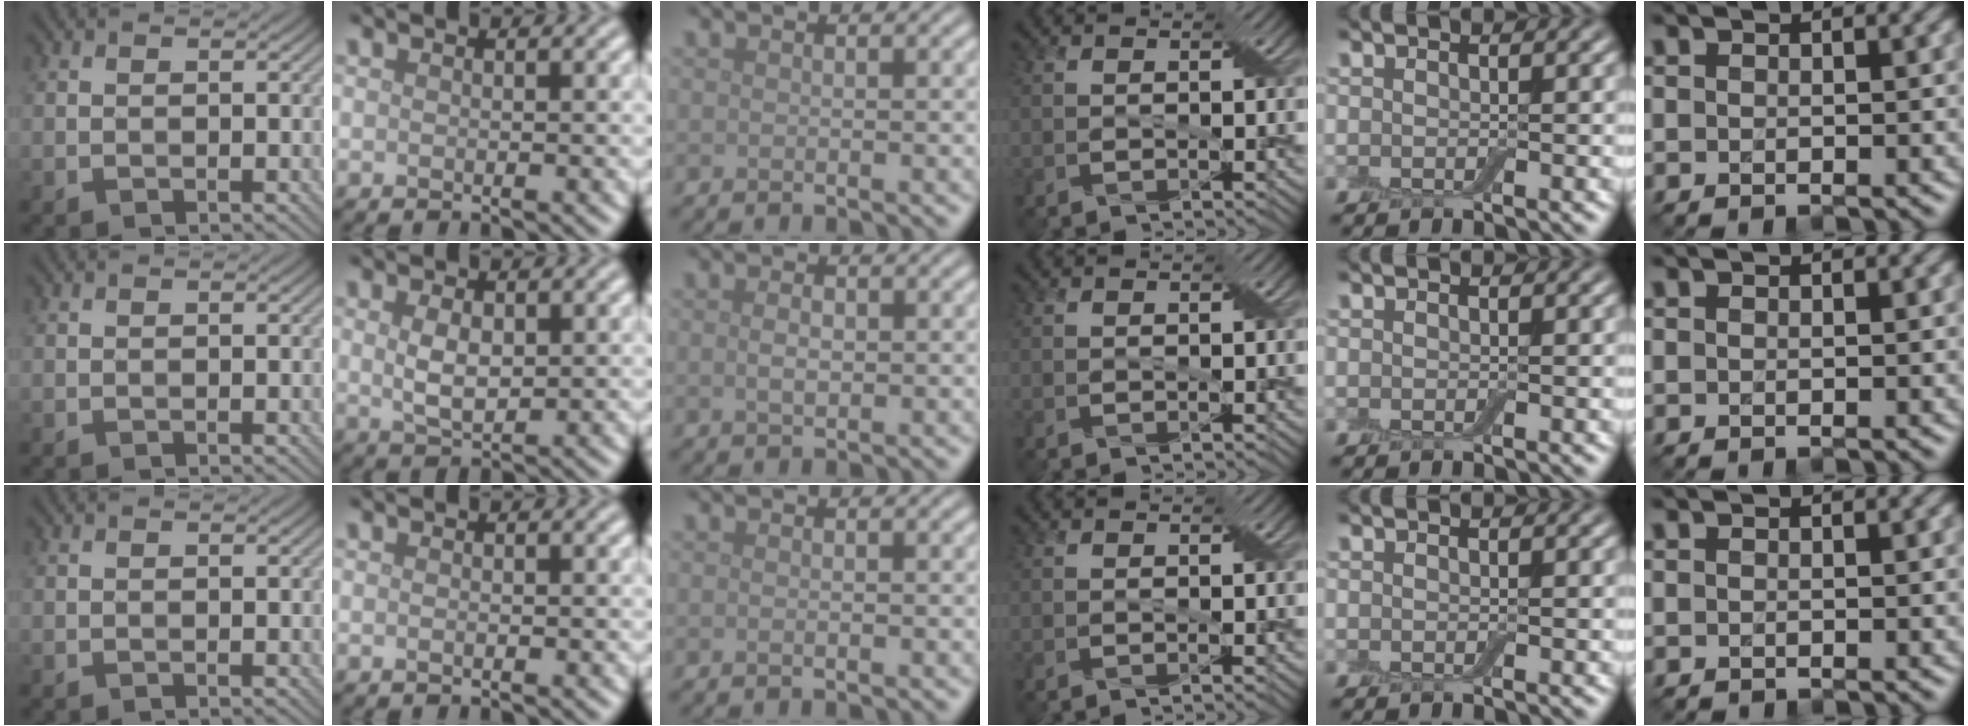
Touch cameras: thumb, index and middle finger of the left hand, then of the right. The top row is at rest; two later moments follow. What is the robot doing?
{"motion": "fold", "object": "apron"}